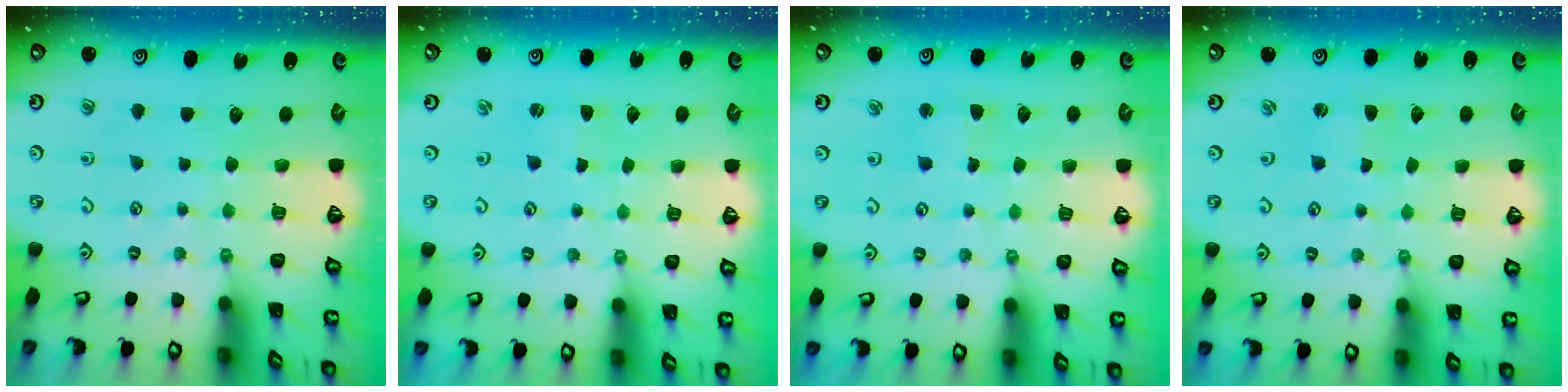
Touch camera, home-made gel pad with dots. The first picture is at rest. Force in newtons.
{"total": 1.0, "press": 1.0, "slide": 0.2}
{"total": 2.6, "press": 2.6, "slide": 0.3}
{"total": 1.4, "press": 1.3, "slide": 0.3}